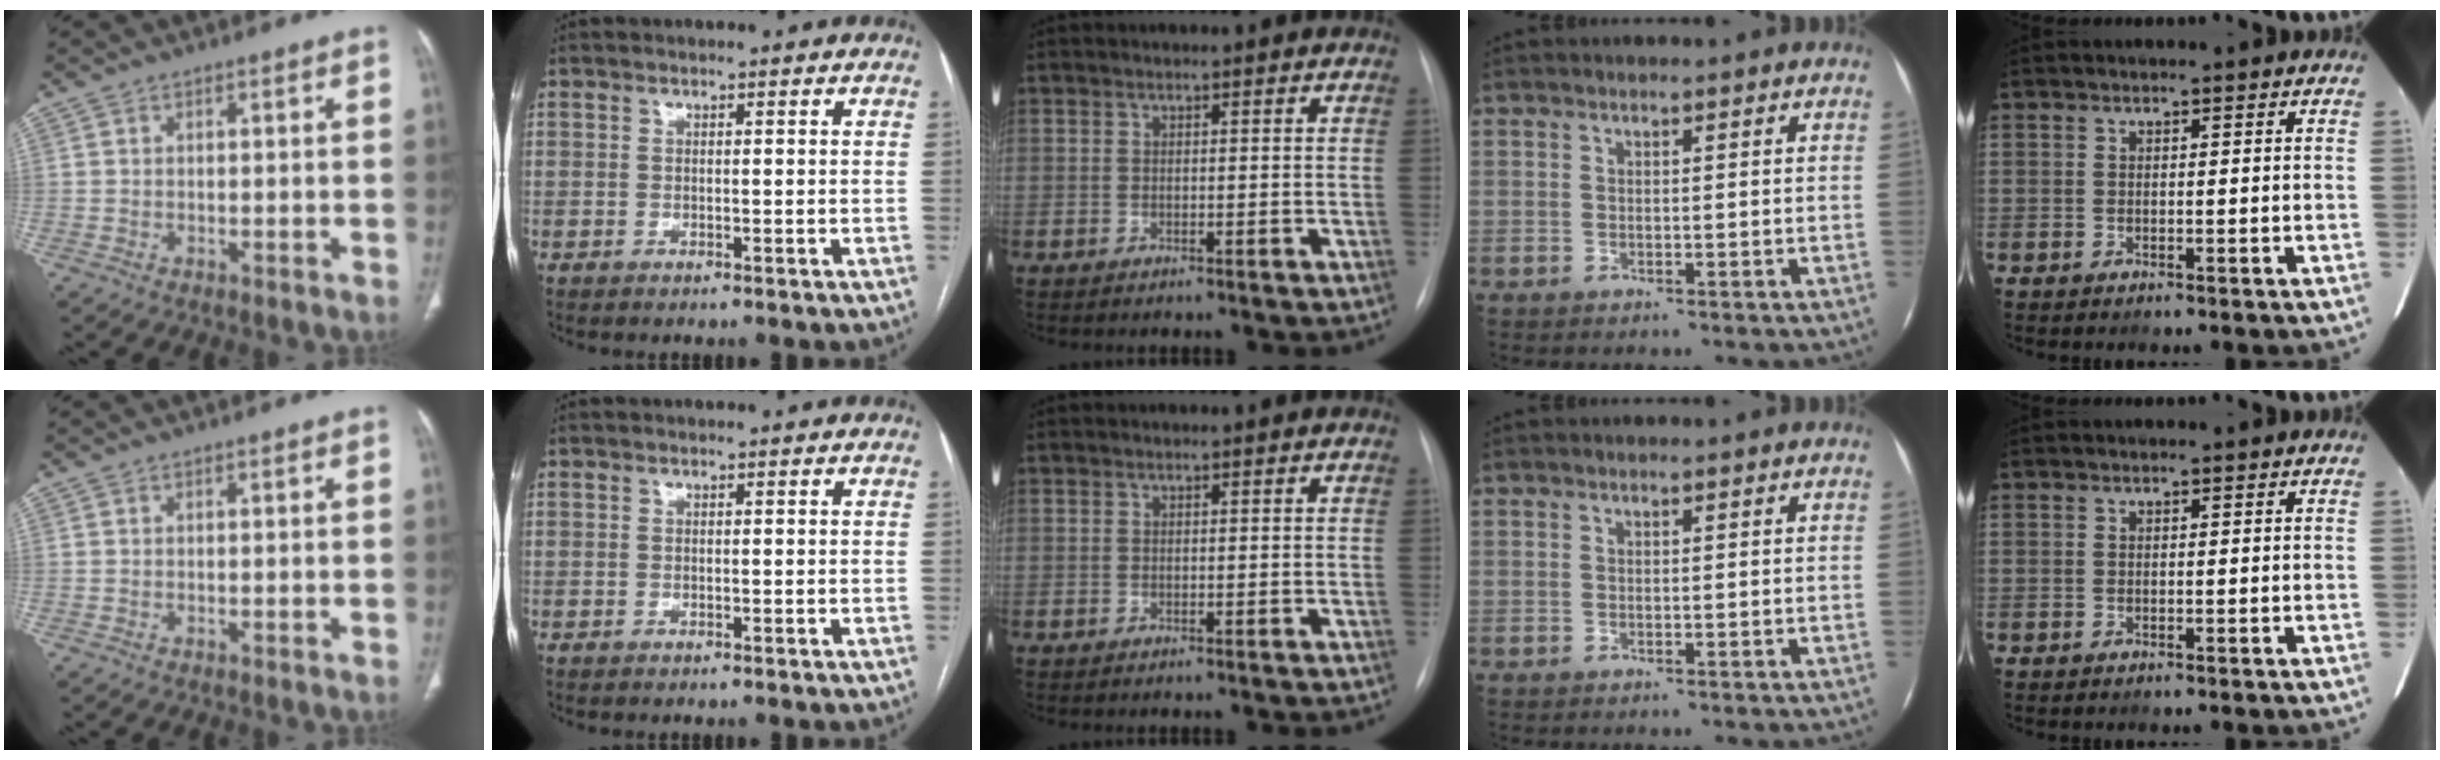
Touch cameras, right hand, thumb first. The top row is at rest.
{}